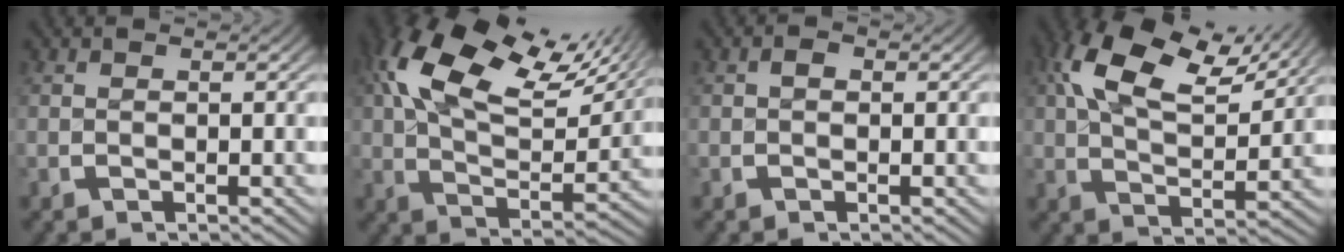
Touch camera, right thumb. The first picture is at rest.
{"total": 13.6, "force": [6.0, 7.4, 9.6], "torque": [-0.173, 0.013, 0.087]}
{"total": 0.8, "force": [-0.1, 0.7, 0.4], "torque": [-0.010, -0.004, -0.001]}
{"total": 9.5, "force": [5.2, 4.4, 6.6], "torque": [-0.131, 0.002, 0.087]}